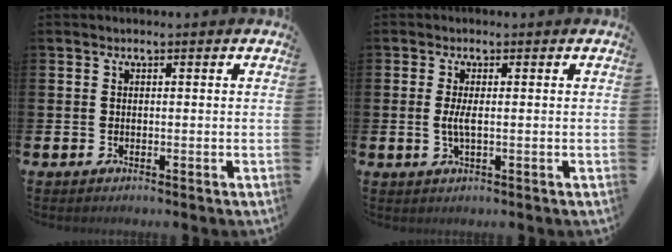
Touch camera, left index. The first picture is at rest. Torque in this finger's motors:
{"motor_torque": [0.59, 0.17, 0.05, 0.05]}